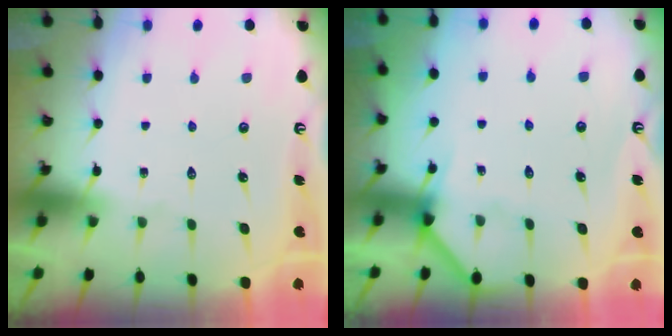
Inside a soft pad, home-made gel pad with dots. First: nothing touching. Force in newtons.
{"total": 4.6, "press": 4.6, "slide": 0.5}